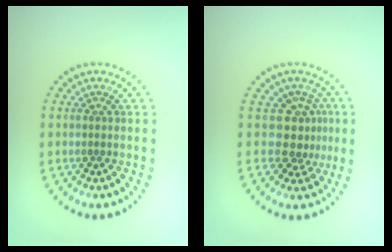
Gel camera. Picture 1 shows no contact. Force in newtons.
{"total": 3.0, "press": 2.0, "slide": 2.2}